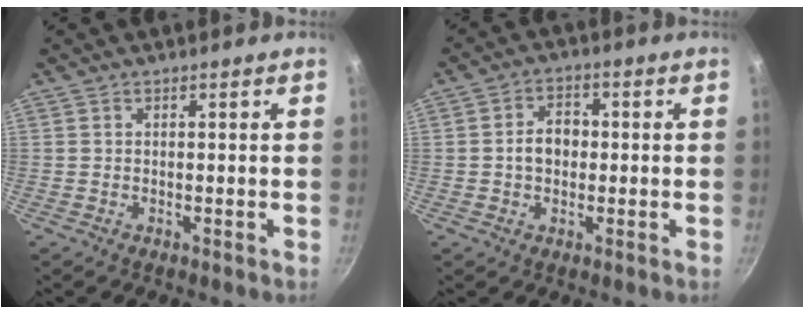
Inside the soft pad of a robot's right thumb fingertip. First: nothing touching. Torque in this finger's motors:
{"motor_torque": [1.02, 0.86, 0.52, 0.26, 0.02]}